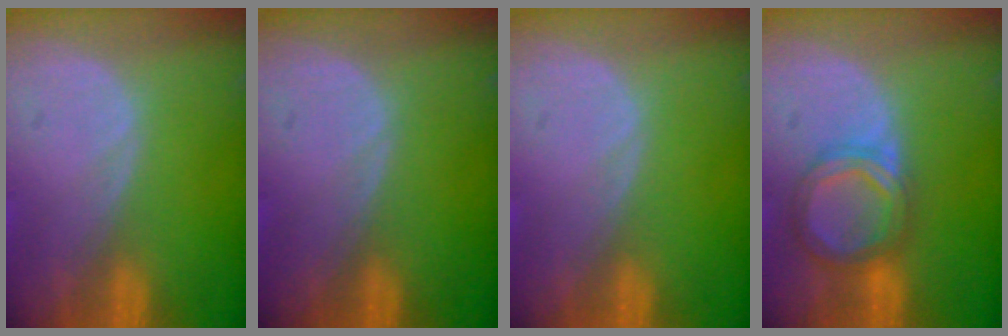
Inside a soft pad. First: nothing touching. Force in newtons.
{"total": 0.0}
{"total": 0.0}
{"total": 5.7, "press": 5.7, "slide": 0.3}